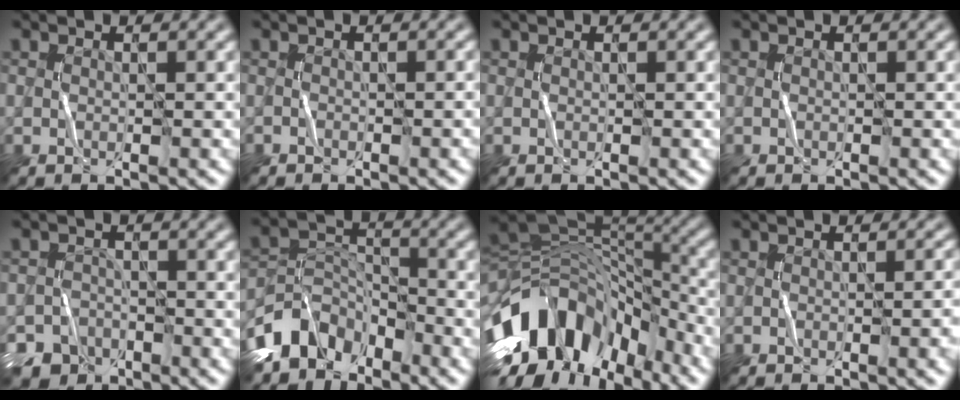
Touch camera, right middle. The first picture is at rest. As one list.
[{"total": 0.7, "force": [-0.7, 0.1, 0.1], "torque": [0.007, 0.011, -0.010]}, {"total": 0.0}, {"total": 0.0}, {"total": 5.7, "force": [-4.6, 3.2, 0.4], "torque": [0.004, -0.007, -0.067]}, {"total": 5.4, "force": [-4.4, 2.9, 1.1], "torque": [-0.020, 0.002, -0.093]}, {"total": 13.0, "force": [-6.2, 8.2, 8.0], "torque": [-0.166, 0.026, -0.105]}, {"total": 3.8, "force": [-1.3, 1.6, 3.1], "torque": [-0.017, 0.015, -0.012]}]